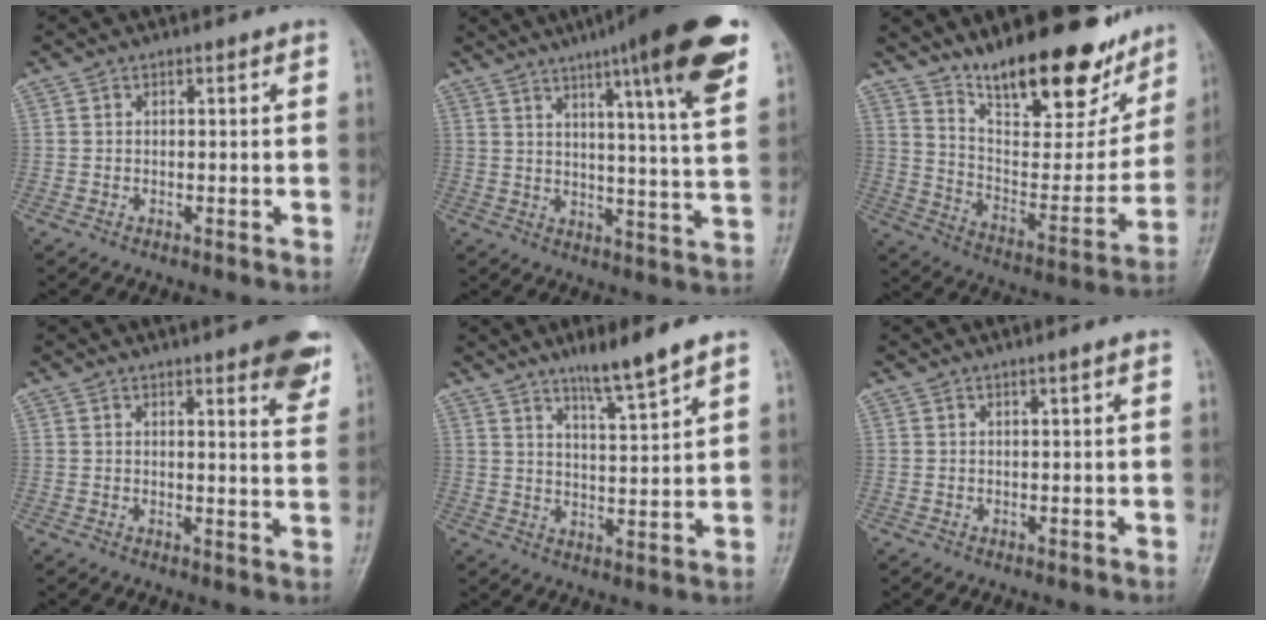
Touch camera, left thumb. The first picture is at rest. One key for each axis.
{"total": 20.9, "fx": 12.3, "fy": 2.1, "fz": 16.8, "tx": -0.223, "ty": -0.038, "tz": 0.161}
{"total": 23.7, "fx": 17.2, "fy": 8.7, "fz": 13.8, "tx": -0.157, "ty": -0.090, "tz": 0.274}
{"total": 9.9, "fx": 5.9, "fy": 2.3, "fz": 7.6, "tx": -0.069, "ty": -0.026, "tz": 0.067}
{"total": 7.8, "fx": 5.8, "fy": 0.1, "fz": 5.2, "tx": -0.087, "ty": -0.042, "tz": 0.102}
{"total": 1.0, "fx": 0.6, "fy": -0.2, "fz": 0.8, "tx": -0.016, "ty": -0.004, "tz": 0.013}